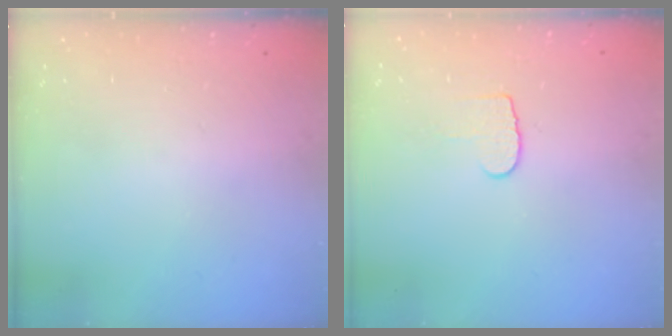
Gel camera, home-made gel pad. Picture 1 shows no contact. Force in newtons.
{"total": 5.7, "press": 5.6, "slide": 0.5}